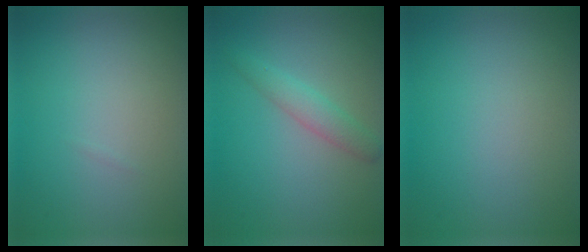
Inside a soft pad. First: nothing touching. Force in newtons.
{"total": 2.1, "press": 2.1, "slide": 0.0}
{"total": 0.0}